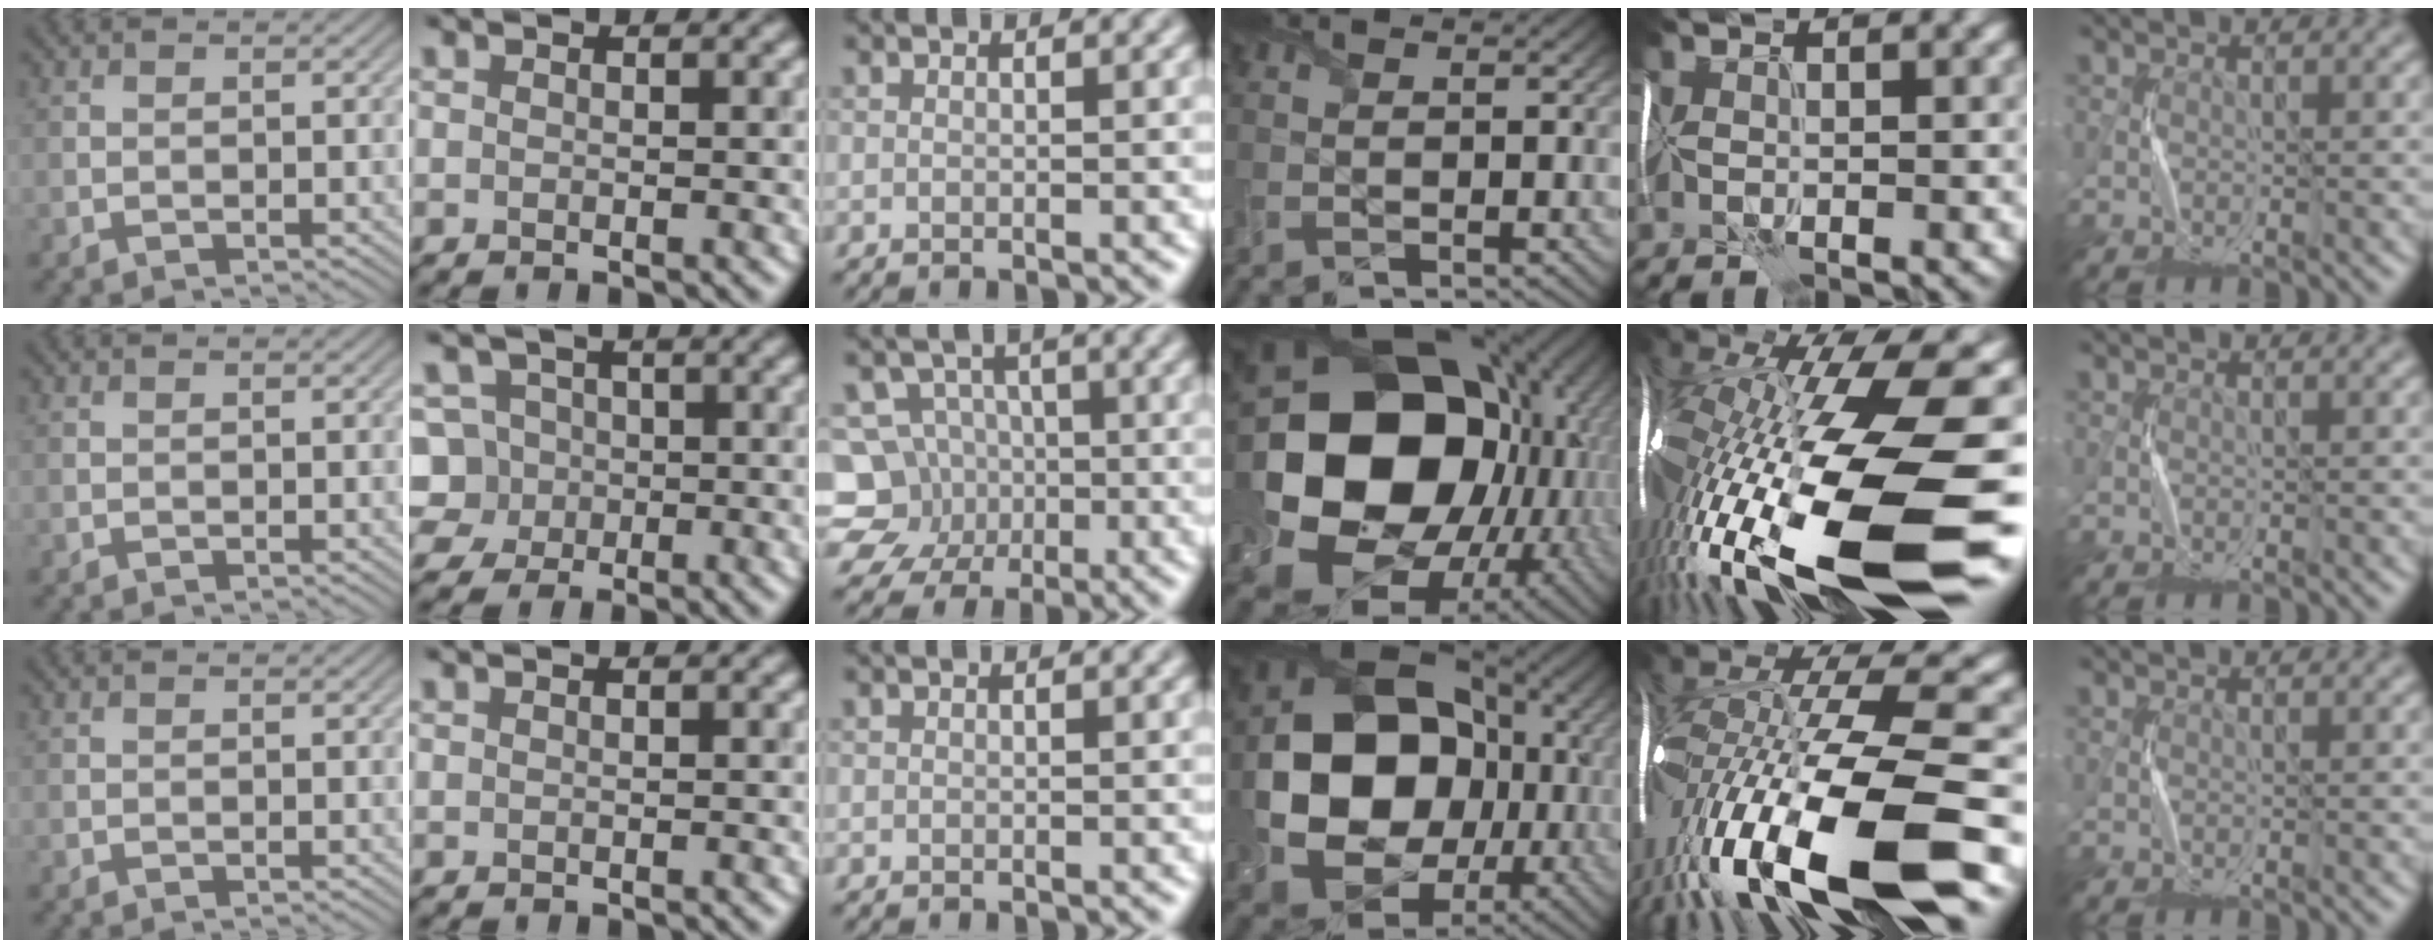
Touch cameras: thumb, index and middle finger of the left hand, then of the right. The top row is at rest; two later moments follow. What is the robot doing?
{"motion": "wrap", "object": "receipt paper"}